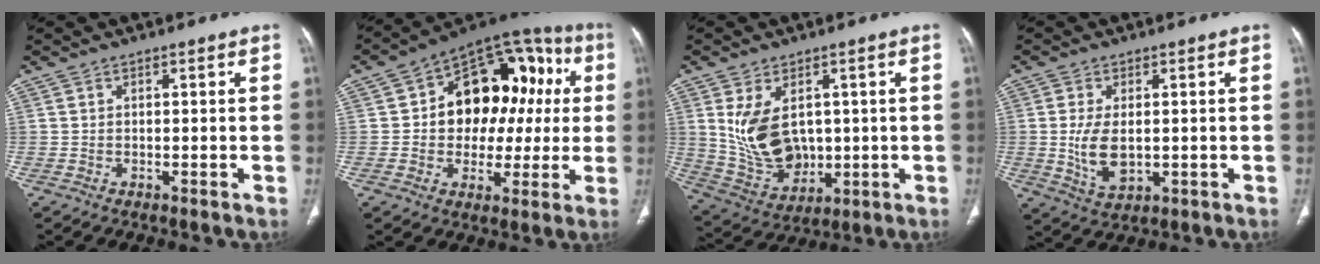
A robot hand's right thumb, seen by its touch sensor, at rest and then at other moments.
{"total": 20.5, "force": [2.5, 14.2, 14.6], "torque": [-0.136, 0.043, 0.035]}
{"total": 12.3, "force": [2.1, 8.3, 8.8], "torque": [-0.138, -0.013, 0.067]}
{"total": 7.3, "force": [-0.2, 4.1, 6.1], "torque": [-0.115, -0.013, 0.006]}